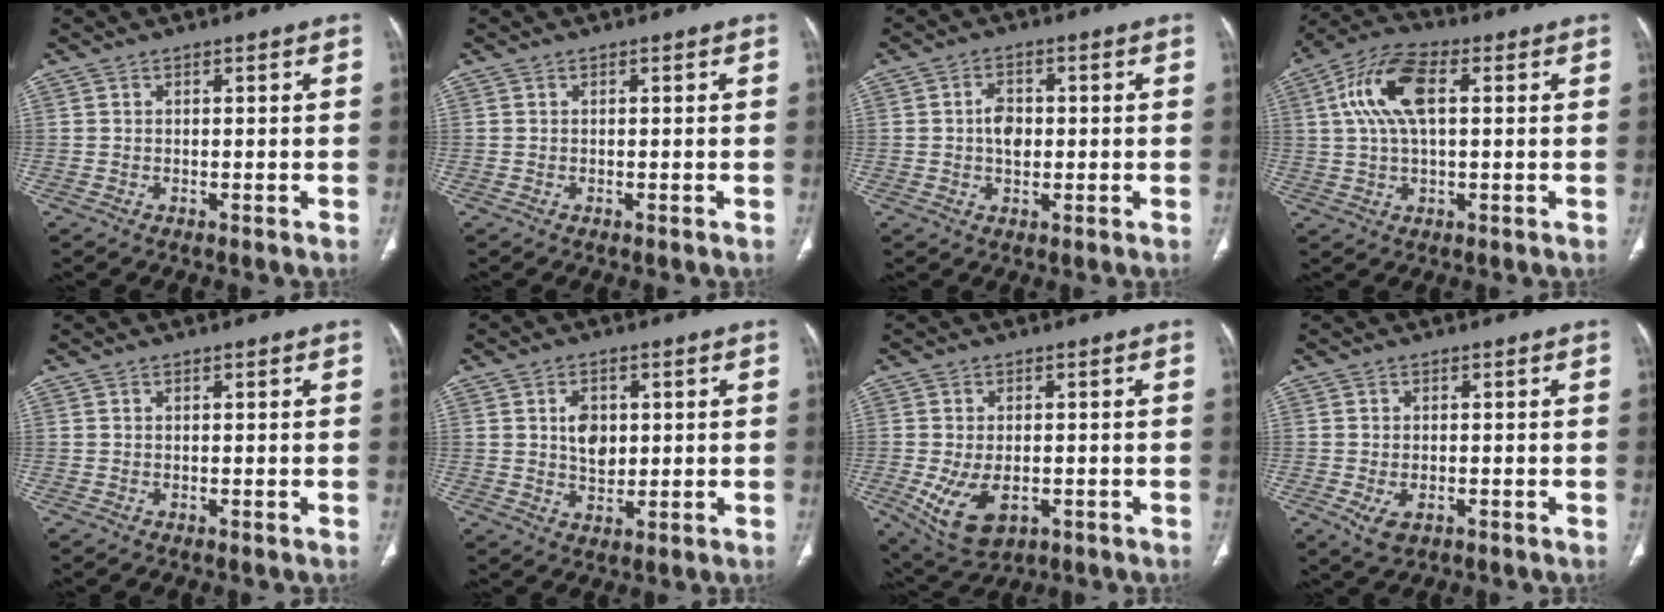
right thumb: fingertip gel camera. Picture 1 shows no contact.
{"total": 0.0}
{"total": 4.4, "force": [0.1, 3.0, 3.2], "torque": [-0.045, 0.005, 0.000]}
{"total": 12.0, "force": [2.6, 5.7, 10.2], "torque": [-0.210, 0.025, 0.046]}
{"total": 0.0}
{"total": 5.7, "force": [1.2, 4.0, 3.9], "torque": [-0.047, -0.008, 0.025]}
{"total": 9.4, "force": [-2.4, 5.6, 7.2], "torque": [-0.131, -0.004, -0.024]}
{"total": 4.1, "force": [-1.4, 2.4, 3.0], "torque": [-0.057, 0.001, -0.014]}